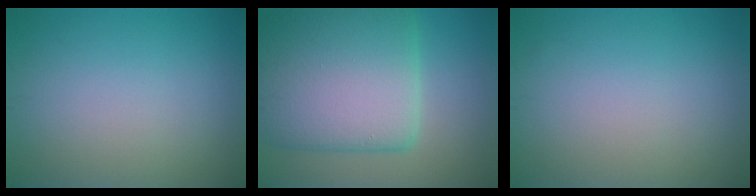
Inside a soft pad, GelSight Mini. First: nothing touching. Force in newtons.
{"total": 10.8, "press": 10.7, "slide": 0.7}
{"total": 0.0}